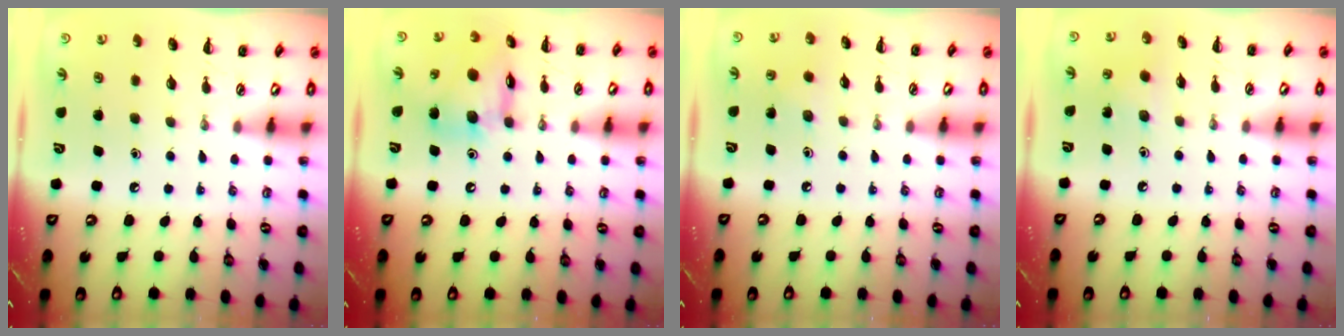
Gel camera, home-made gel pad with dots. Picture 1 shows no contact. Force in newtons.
{"total": 14.0, "press": 13.8, "slide": 2.5}
{"total": 3.8, "press": 3.6, "slide": 1.1}
{"total": 2.5, "press": 2.4, "slide": 0.8}